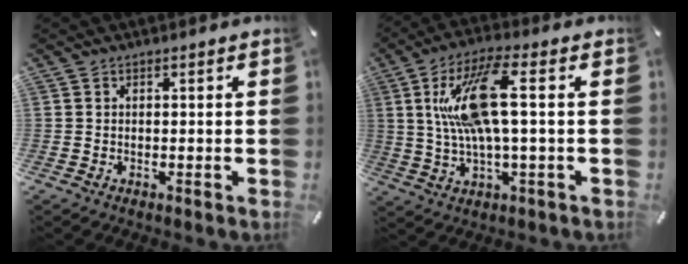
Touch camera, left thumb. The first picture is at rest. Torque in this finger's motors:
{"motor_torque": [1.69, 2.33, 0.60, -0.11, 0.25]}